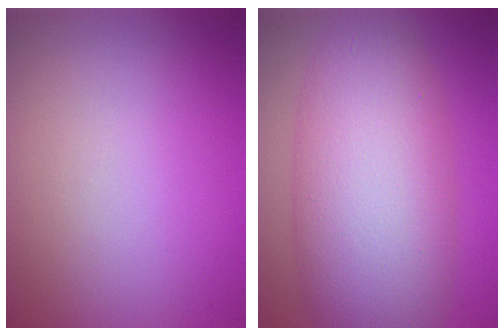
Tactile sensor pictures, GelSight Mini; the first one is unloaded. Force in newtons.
{"total": 10.9, "press": 10.9, "slide": 0.1}